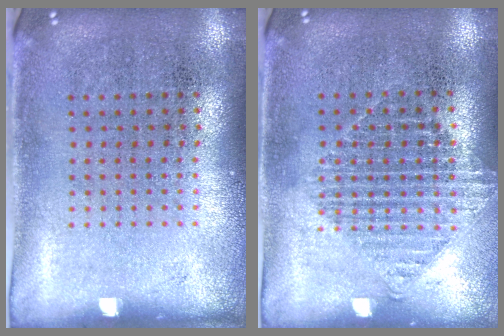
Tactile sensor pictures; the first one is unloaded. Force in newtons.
{"total": 1.1, "press": 1.1, "slide": 0.3}